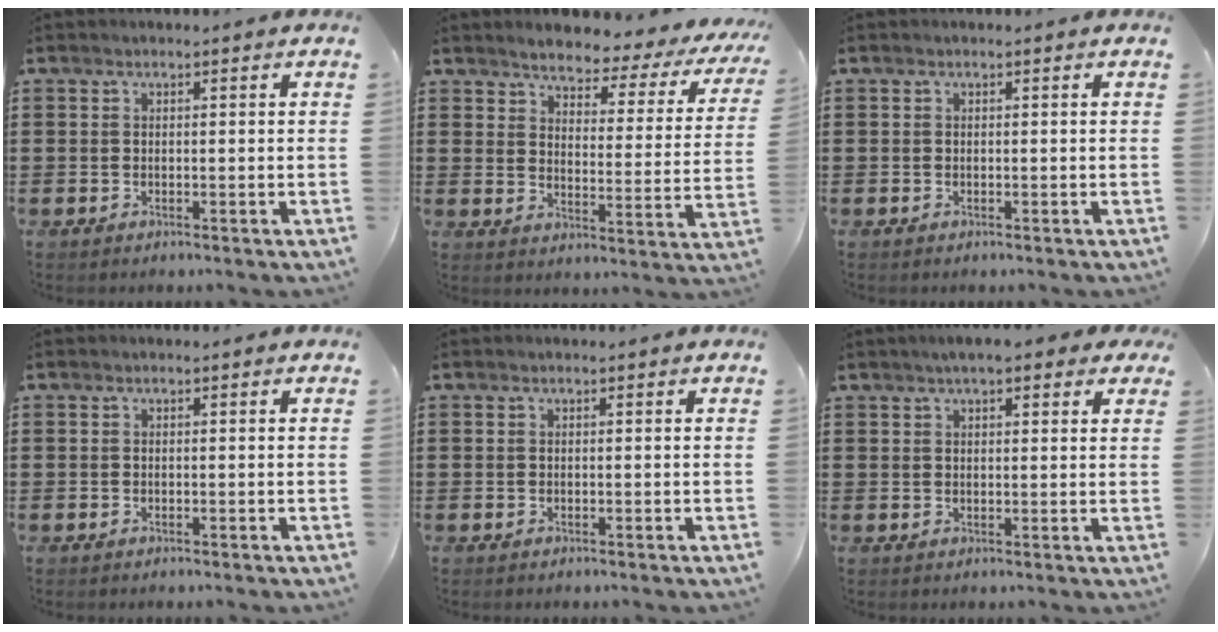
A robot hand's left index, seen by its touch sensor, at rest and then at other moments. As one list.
[{"total": 3.6, "force": [3.3, 0.9, 1.2], "torque": [-0.038, -0.027, 0.047]}, {"total": 0.0}, {"total": 0.0}, {"total": 0.0}, {"total": 3.5, "force": [2.5, 0.8, 2.3], "torque": [-0.052, 0.005, 0.043]}]